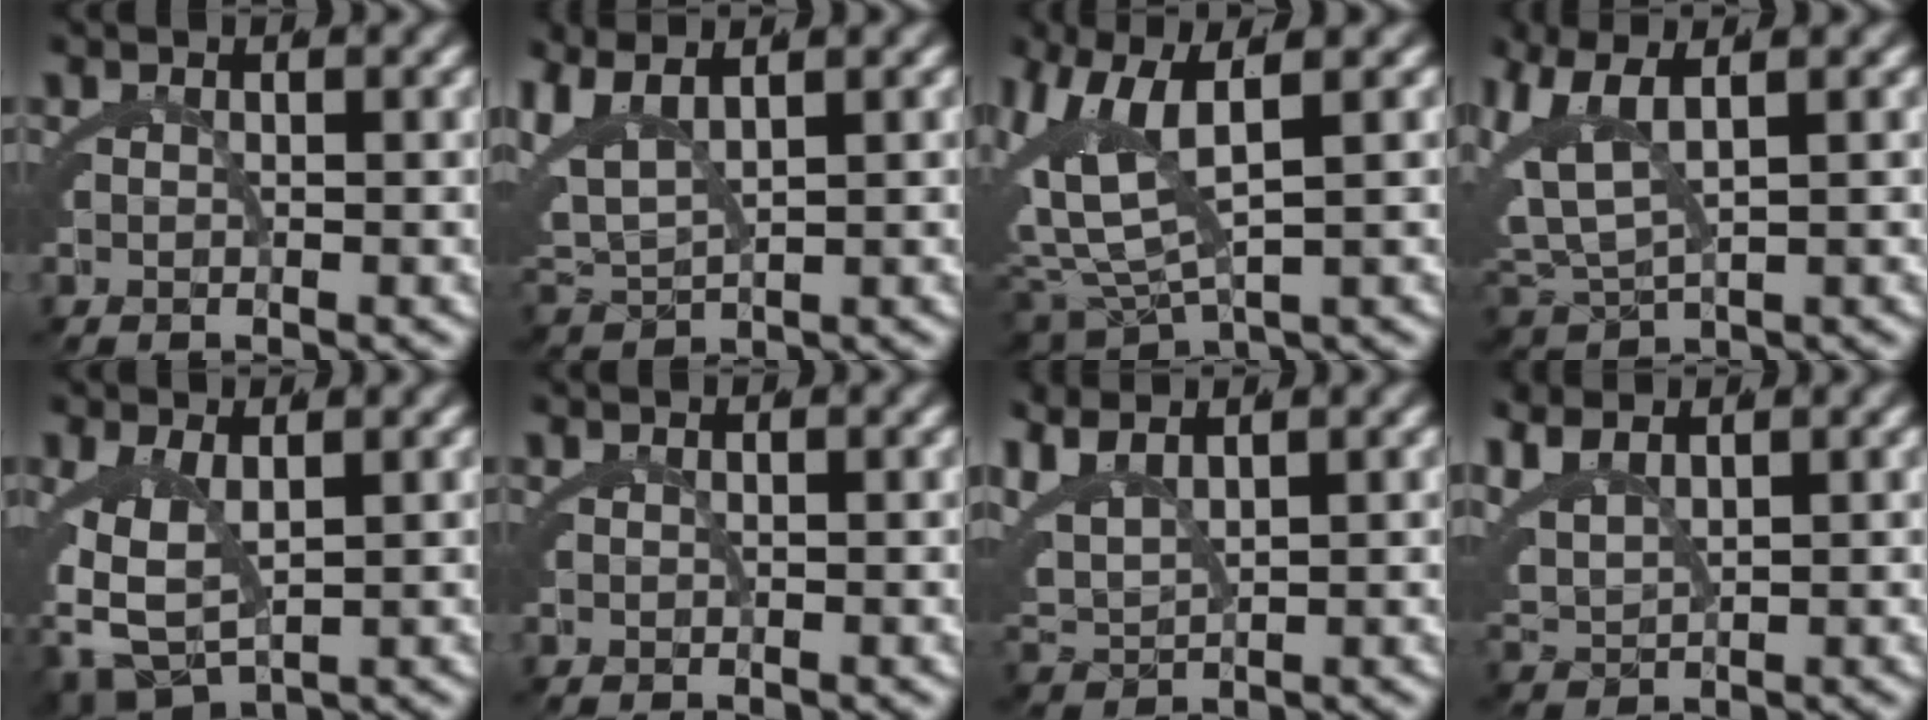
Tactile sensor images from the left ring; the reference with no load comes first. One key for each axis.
{"total": 6.1, "fx": 1.7, "fy": 4.3, "fz": 3.9, "tx": -0.128, "ty": -0.014, "tz": 0.044}
{"total": 7.7, "fx": 1.3, "fy": 4.5, "fz": 6.1, "tx": -0.142, "ty": -0.010, "tz": 0.036}
{"total": 5.9, "fx": 1.6, "fy": 3.8, "fz": 4.2, "tx": -0.135, "ty": -0.019, "tz": 0.044}
{"total": 6.2, "fx": -1.1, "fy": 4.6, "fz": 3.9, "tx": -0.106, "ty": -0.029, "tz": -0.004}
{"total": 0.0}
{"total": 5.0, "fx": 2.3, "fy": 3.4, "fz": 2.9, "tx": -0.099, "ty": -0.005, "tz": 0.051}
{"total": 4.5, "fx": 2.3, "fy": 3.0, "fz": 2.4, "tx": -0.082, "ty": -0.004, "tz": 0.051}